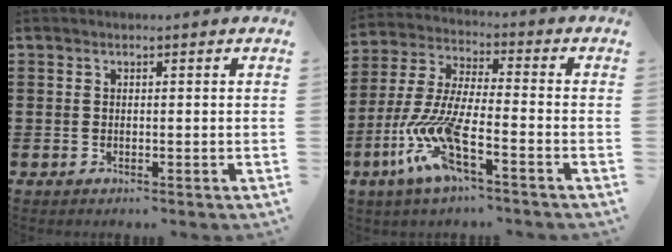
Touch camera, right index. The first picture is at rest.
{"total": 10.8, "force": [-6.4, 2.0, 8.5], "torque": [-0.216, -0.024, -0.133]}